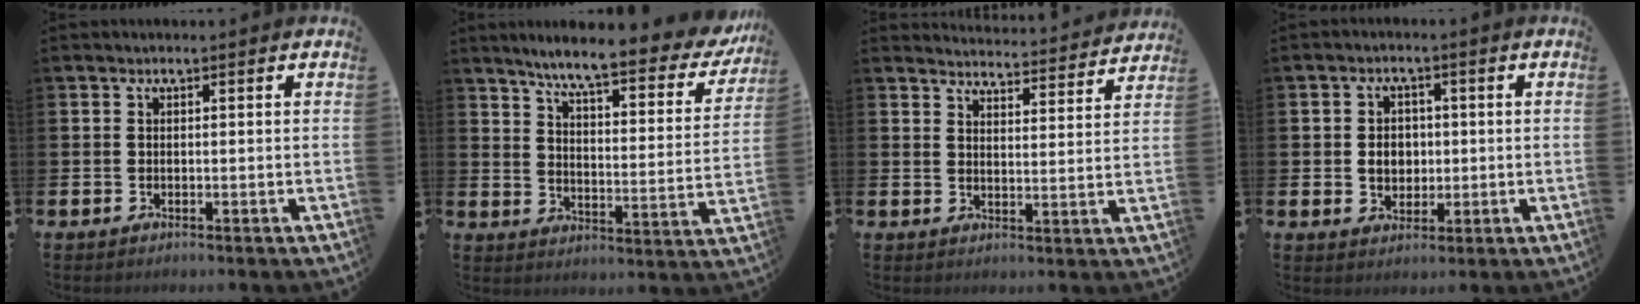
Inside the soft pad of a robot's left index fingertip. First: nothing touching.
{"total": 7.5, "force": [6.6, 0.7, 3.5], "torque": [-0.083, -0.054, 0.104]}
{"total": 4.1, "force": [4.1, 0.2, 0.1], "torque": [-0.010, -0.039, 0.069]}
{"total": 3.4, "force": [0.0, 2.9, 1.8], "torque": [-0.020, 0.002, -0.008]}